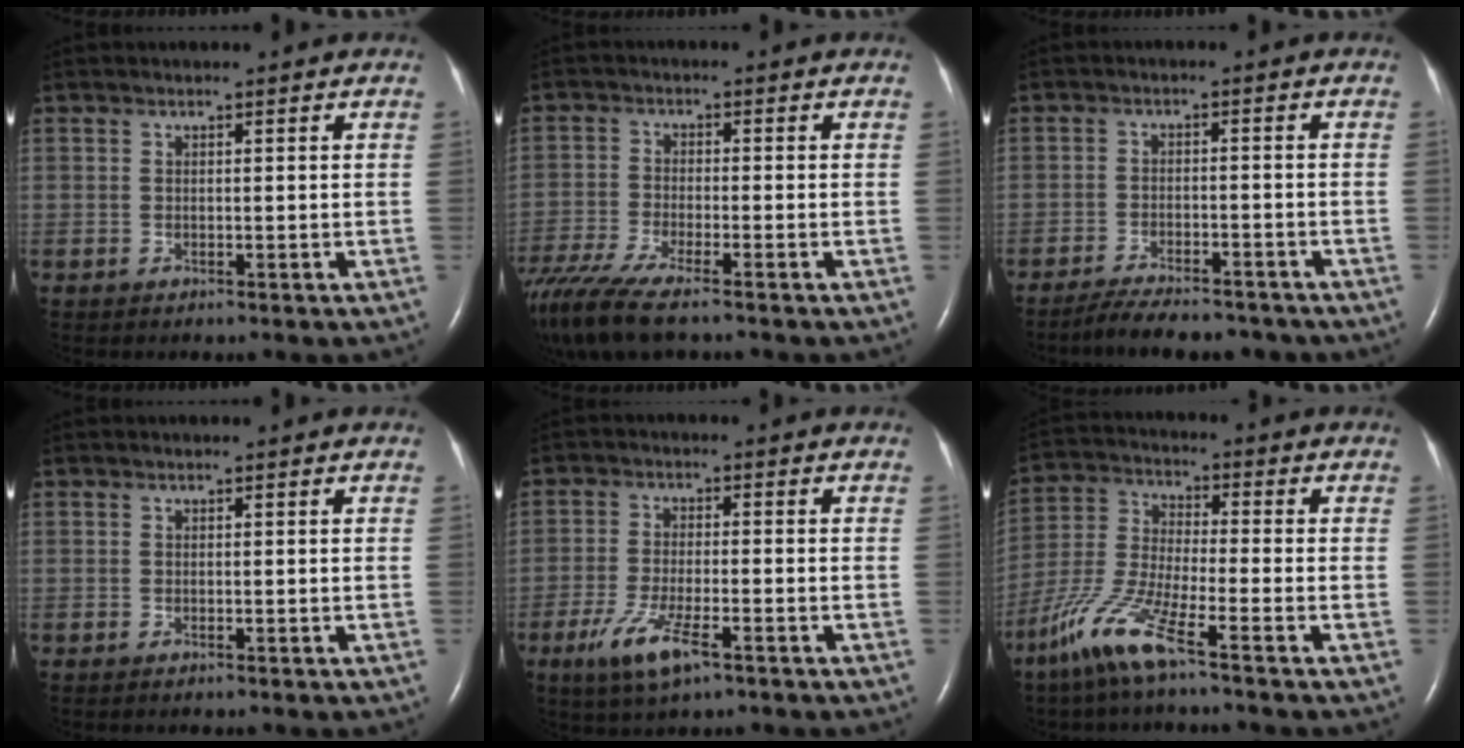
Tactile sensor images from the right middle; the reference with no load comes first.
{"total": 11.3, "force": [-9.0, 1.2, 6.7], "torque": [-0.127, -0.025, -0.159]}
{"total": 10.5, "force": [-9.5, 2.5, 3.8], "torque": [-0.061, -0.001, -0.137]}
{"total": 0.0}
{"total": 7.1, "force": [-3.9, 1.3, 5.8], "torque": [-0.126, -0.017, -0.067]}
{"total": 9.8, "force": [-6.4, 0.3, 7.4], "torque": [-0.171, -0.020, -0.139]}